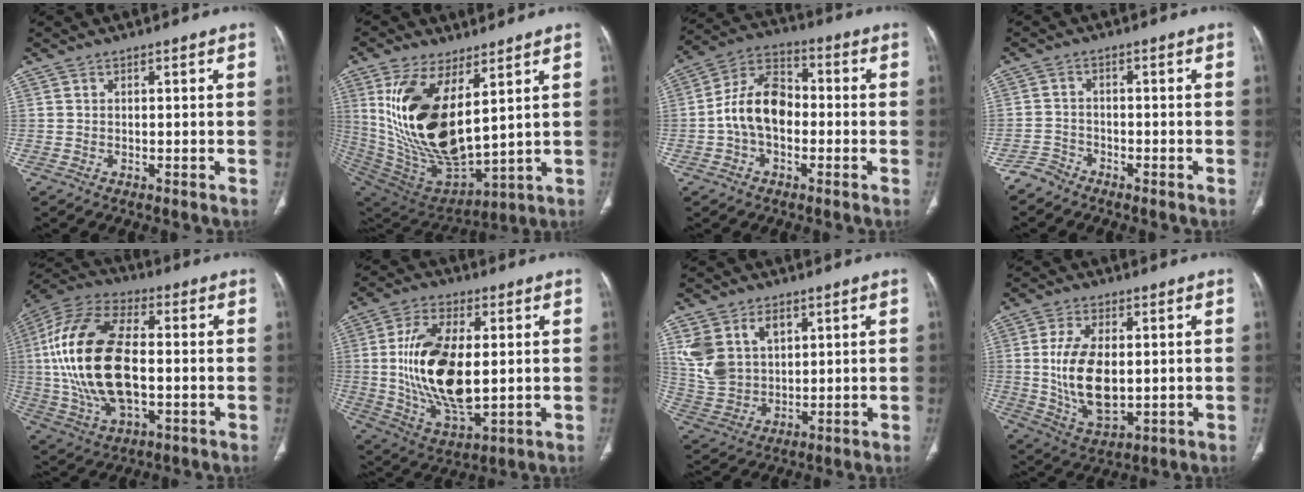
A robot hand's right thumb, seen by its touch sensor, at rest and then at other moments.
{"total": 21.8, "force": [6.4, 10.1, 18.2], "torque": [-0.344, -0.038, 0.145]}
{"total": 11.5, "force": [-1.5, 7.6, 8.5], "torque": [-0.143, 0.038, -0.040]}
{"total": 2.8, "force": [-2.6, 1.1, -0.3], "torque": [0.011, 0.004, -0.056]}
{"total": 23.8, "force": [-0.2, 12.5, 20.2], "torque": [-0.420, 0.007, -0.003]}
{"total": 19.0, "force": [1.1, 9.5, 16.4], "torque": [-0.301, -0.014, 0.030]}
{"total": 12.0, "force": [4.7, 8.2, 7.3], "torque": [-0.129, -0.006, 0.108]}
{"total": 13.5, "force": [0.4, 7.3, 11.3], "torque": [-0.208, -0.015, 0.021]}